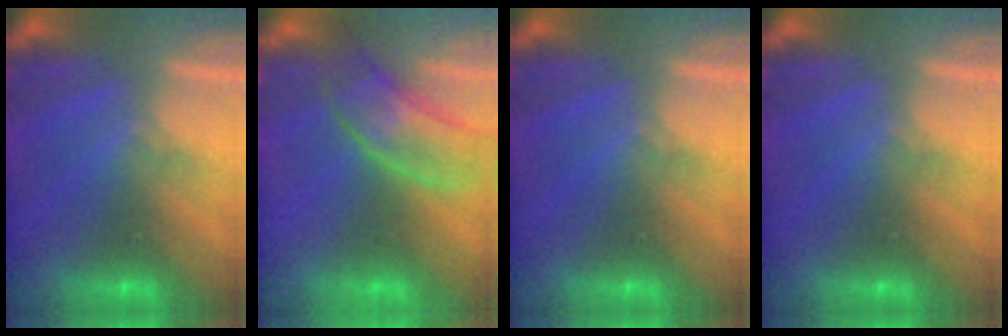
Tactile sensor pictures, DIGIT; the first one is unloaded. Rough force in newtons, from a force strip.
{"total": 2.8}
{"total": 0.0}
{"total": 0.0}